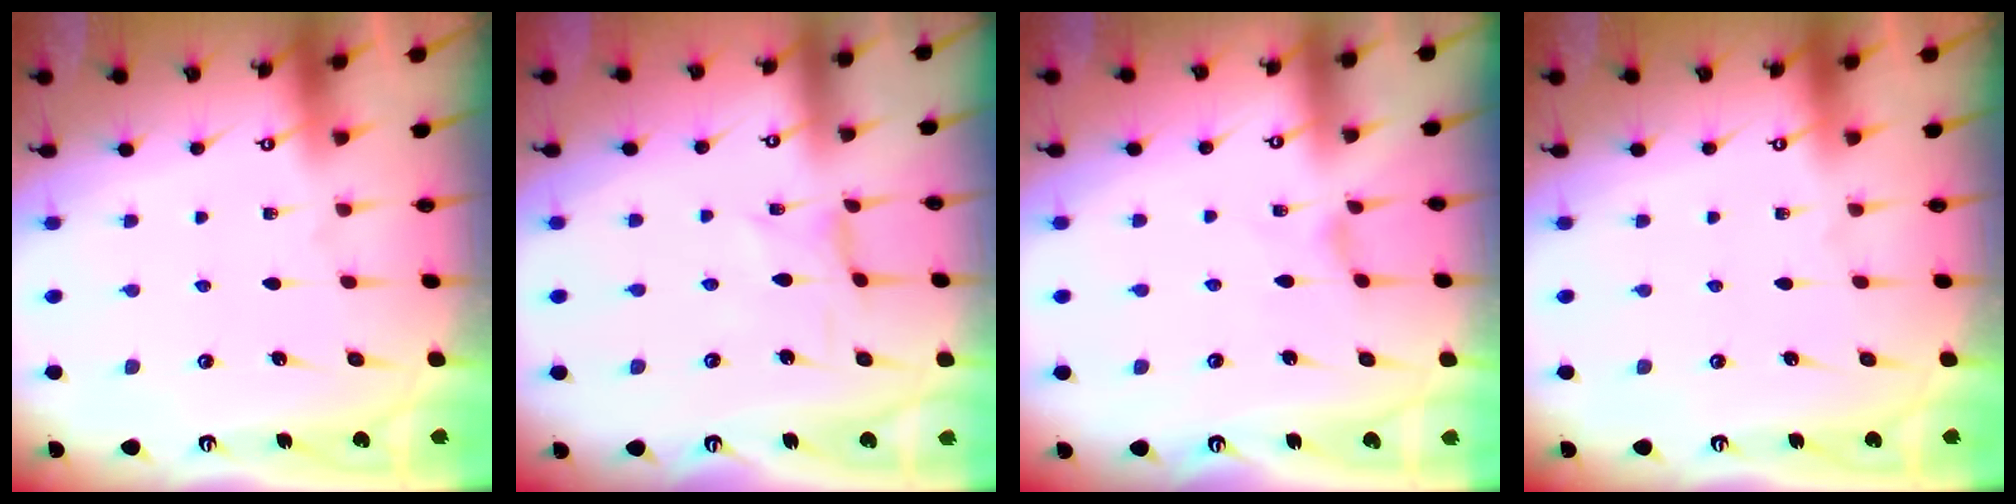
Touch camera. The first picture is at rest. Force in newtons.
{"total": 0.0}
{"total": 0.8, "press": 0.8, "slide": 0.2}
{"total": 0.0}